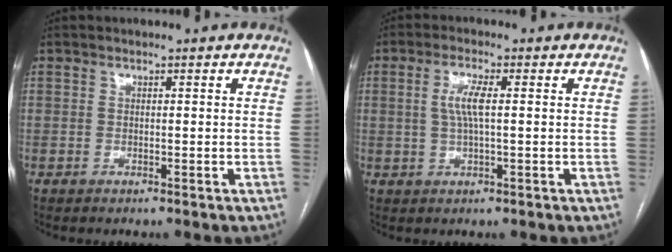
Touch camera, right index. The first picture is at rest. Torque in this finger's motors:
{"motor_torque": [0.06, -0.01, 0.10, 0.07]}